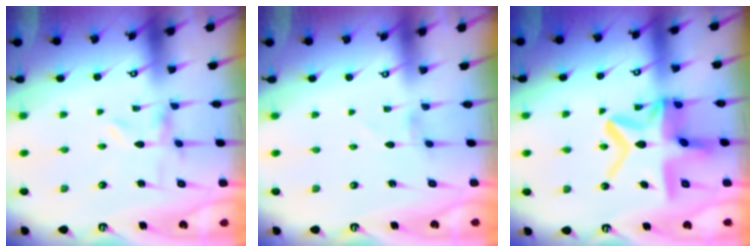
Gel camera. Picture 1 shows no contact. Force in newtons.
{"total": 0.9, "press": 0.9, "slide": 0.1}
{"total": 18.2, "press": 18.1, "slide": 1.6}